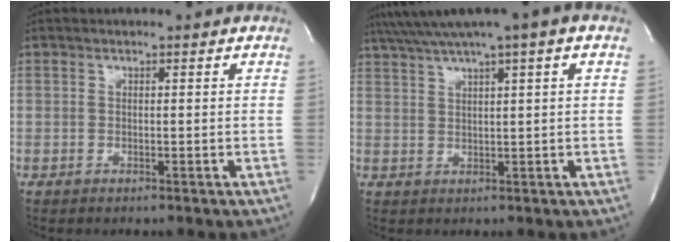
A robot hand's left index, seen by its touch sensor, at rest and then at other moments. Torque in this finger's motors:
{"motor_torque": [1.07, -1.07, 0.36, 0.21]}